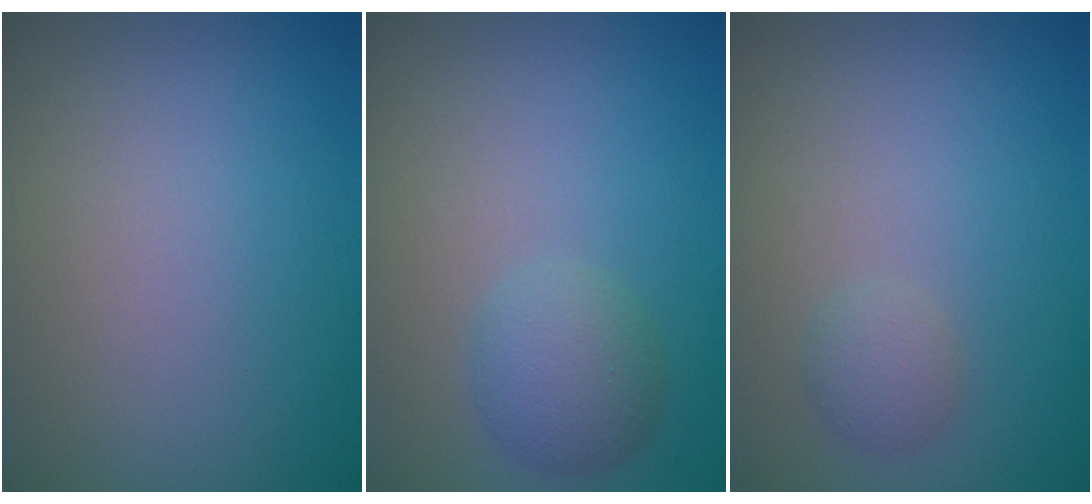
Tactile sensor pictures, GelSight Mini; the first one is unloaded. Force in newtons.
{"total": 2.9, "press": 2.9, "slide": 0.1}
{"total": 1.5, "press": 1.5, "slide": 0.0}